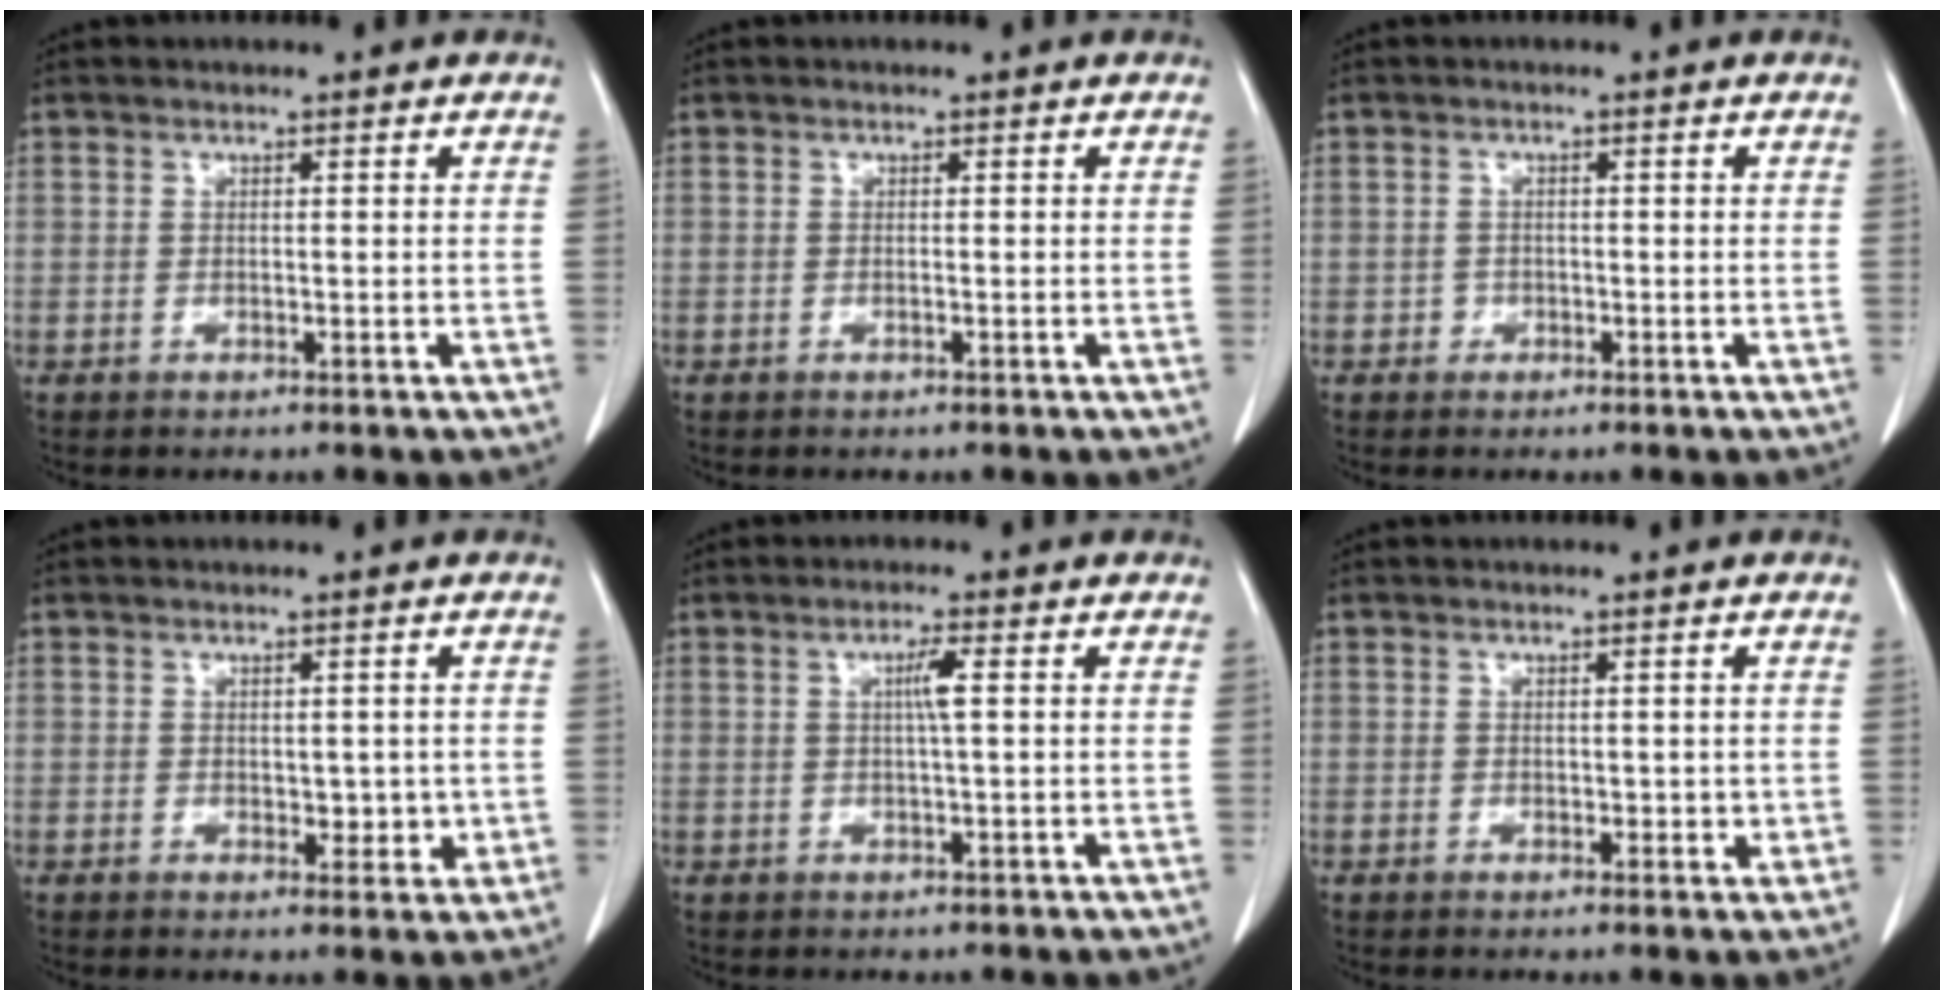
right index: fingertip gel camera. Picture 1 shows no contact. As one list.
[{"total": 0.0}, {"total": 1.2, "force": [-0.4, 1.1, -0.1], "torque": [0.004, 0.008, -0.007]}, {"total": 3.0, "force": [-0.1, 1.8, 2.5], "torque": [-0.027, -0.003, 0.005]}, {"total": 2.6, "force": [0.5, -0.2, 2.5], "torque": [-0.047, 0.001, 0.008]}, {"total": 1.9, "force": [0.0, 1.2, 1.5], "torque": [-0.018, -0.003, 0.004]}]